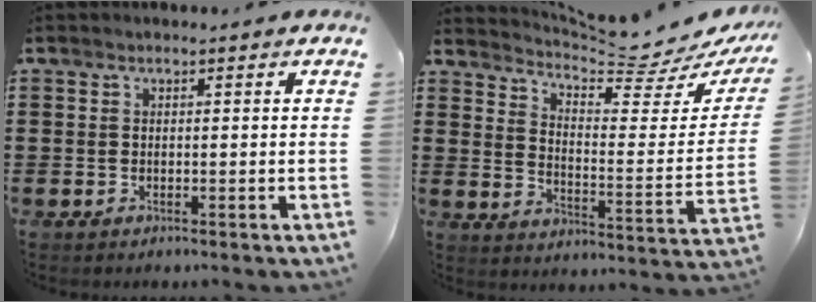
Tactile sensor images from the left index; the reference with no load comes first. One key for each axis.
{"total": 7.0, "fx": 6.5, "fy": -0.2, "fz": 2.5, "tx": -0.055, "ty": -0.065, "tz": 0.105}